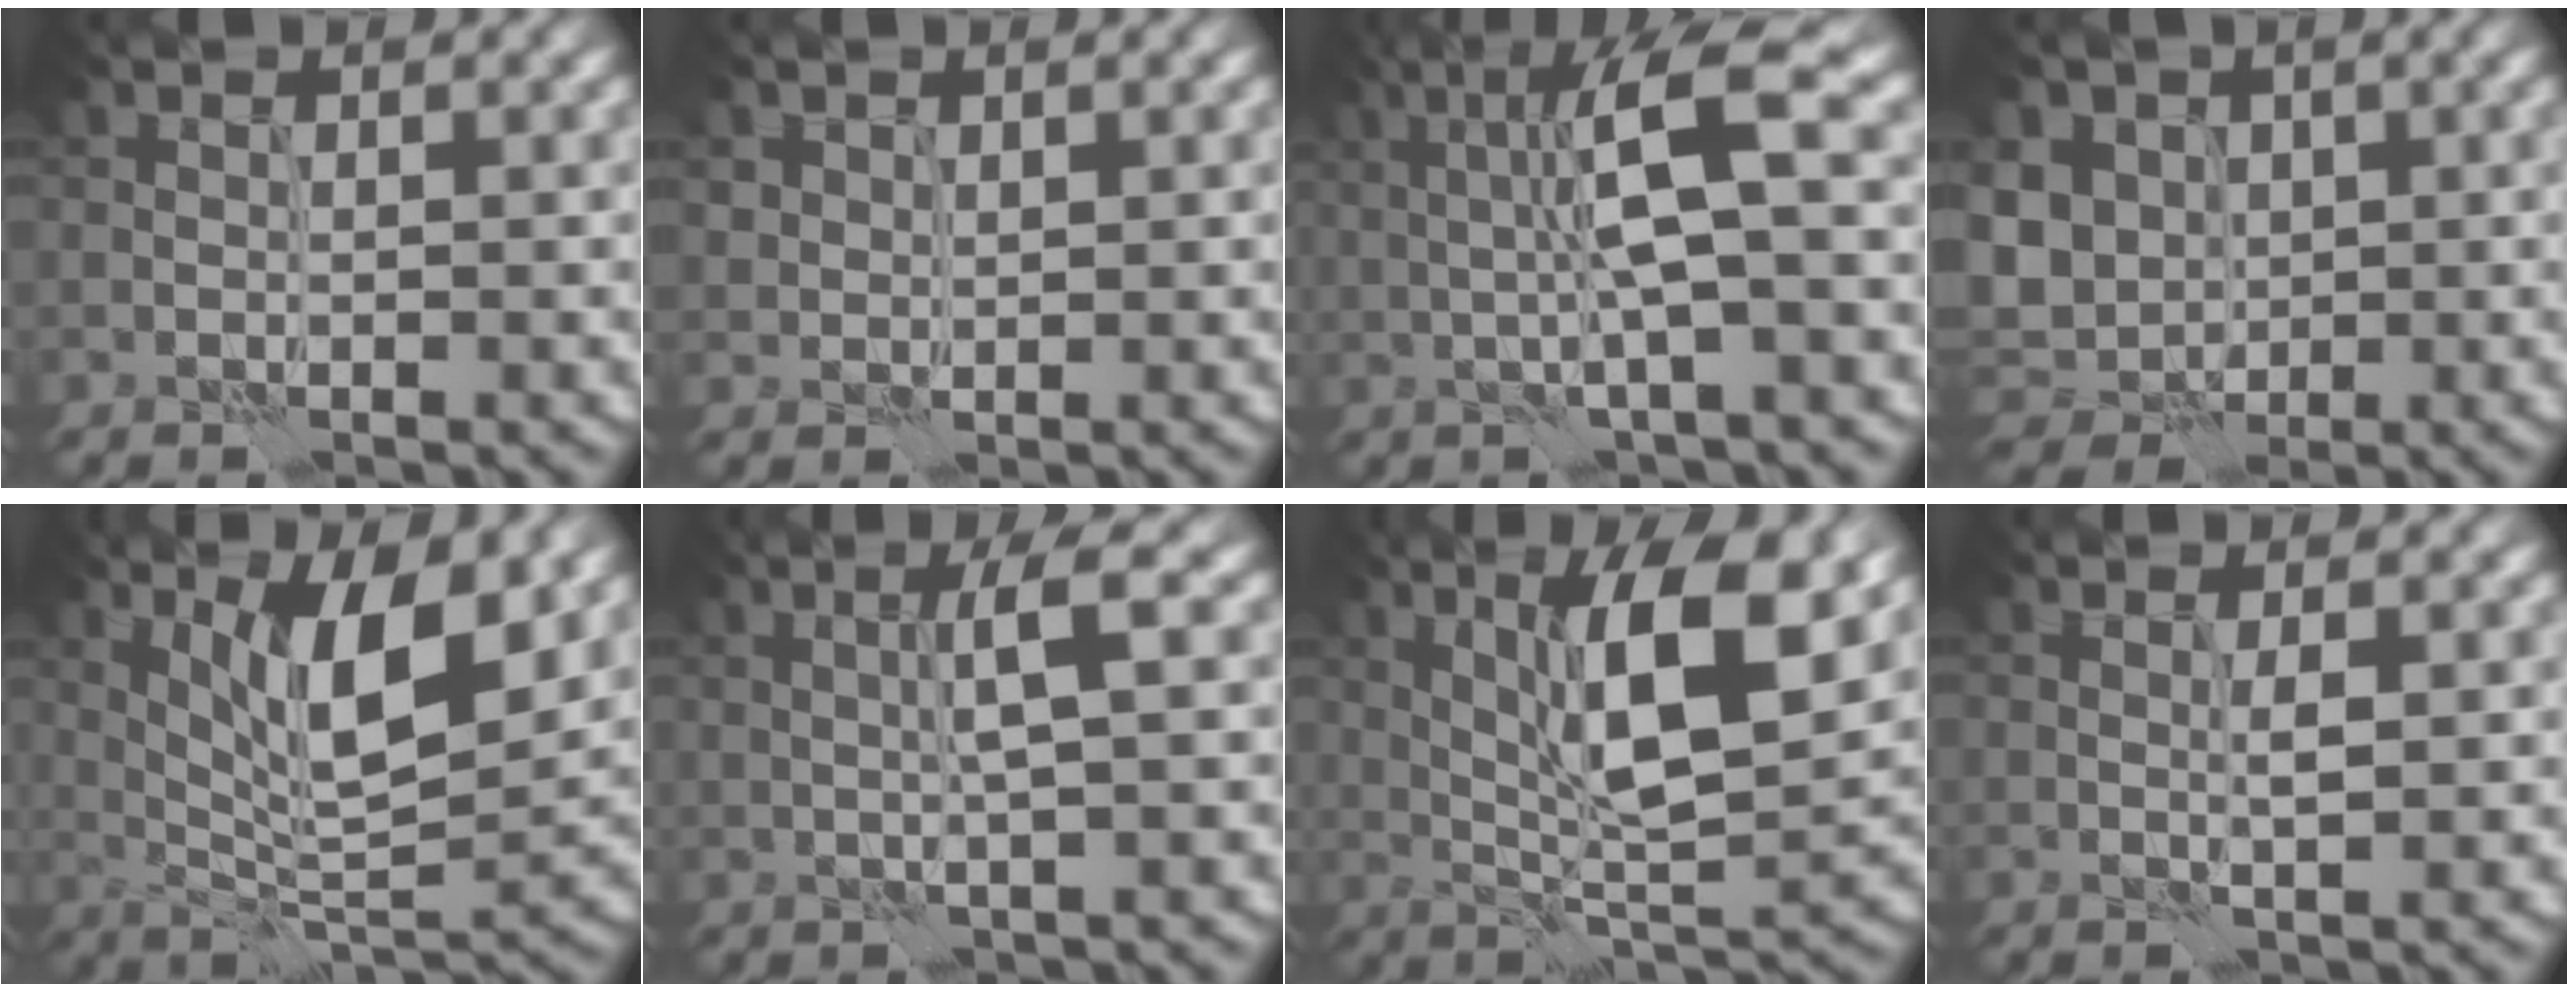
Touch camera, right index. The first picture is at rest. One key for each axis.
{"total": 1.2, "fx": 0.9, "fy": 0.8, "fz": 0.2, "tx": -0.005, "ty": -0.001, "tz": 0.018}
{"total": 6.7, "fx": 0.7, "fy": 0.6, "fz": 6.6, "tx": -0.123, "ty": 0.016, "tz": 0.009}
{"total": 7.2, "fx": 0.9, "fy": 6.0, "fz": 3.9, "tx": -0.086, "ty": 0.005, "tz": 0.007}
{"total": 8.4, "fx": 3.1, "fy": 2.1, "fz": 7.5, "tx": -0.122, "ty": -0.007, "tz": 0.058}
{"total": 3.1, "fx": 0.4, "fy": -0.2, "fz": 3.0, "tx": -0.057, "ty": 0.008, "tz": 0.008}
{"total": 9.5, "fx": 2.9, "fy": 2.2, "fz": 8.8, "tx": -0.138, "ty": 0.002, "tz": 0.052}
{"total": 0.9, "fx": 0.2, "fy": -0.3, "fz": 0.9, "tx": -0.016, "ty": 0.002, "tz": 0.002}